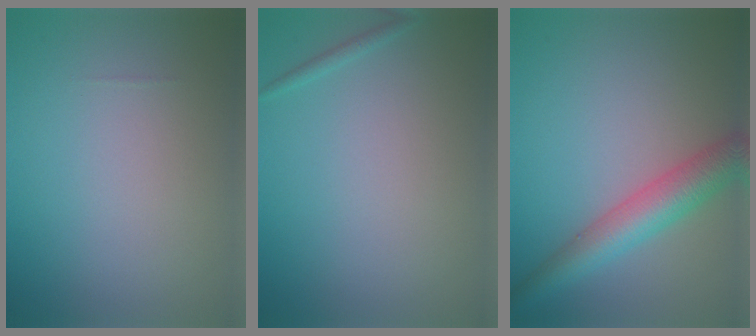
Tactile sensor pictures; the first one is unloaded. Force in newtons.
{"total": 0.6, "press": 0.6, "slide": 0.1}
{"total": 5.3, "press": 5.3, "slide": 0.1}